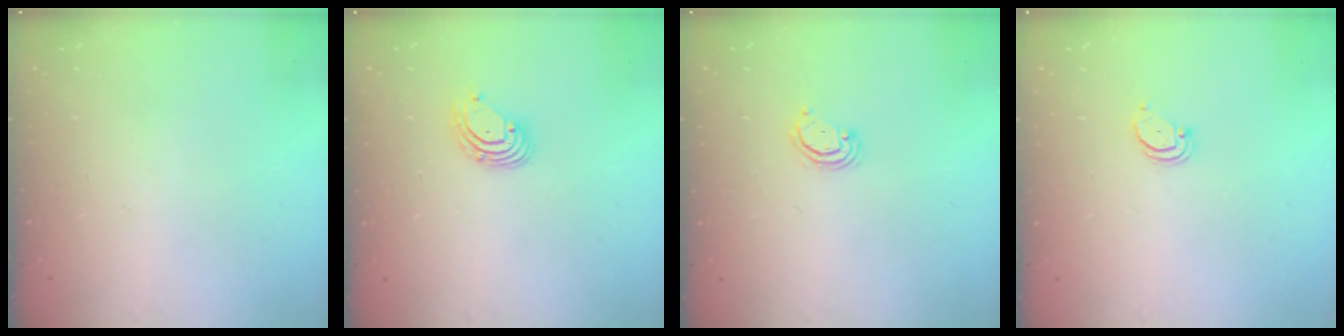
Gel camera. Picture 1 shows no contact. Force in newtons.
{"total": 3.7, "press": 3.7, "slide": 0.4}
{"total": 2.8, "press": 2.8, "slide": 0.2}
{"total": 1.5, "press": 1.5, "slide": 0.2}